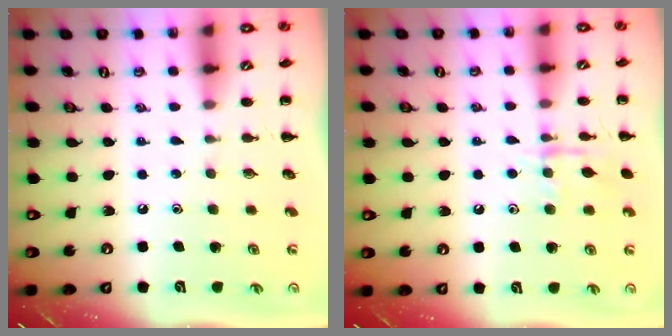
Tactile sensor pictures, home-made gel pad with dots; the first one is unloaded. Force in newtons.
{"total": 9.0, "press": 9.0, "slide": 0.5}